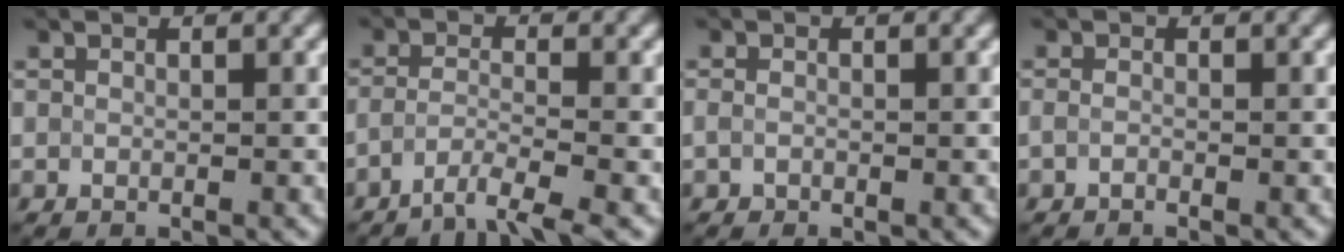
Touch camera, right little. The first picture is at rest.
{"total": 3.1, "force": [-2.7, 0.1, 1.5], "torque": [-0.021, 0.002, -0.059]}
{"total": 0.9, "force": [-0.7, 0.5, 0.4], "torque": [-0.005, 0.004, -0.005]}
{"total": 1.1, "force": [-1.0, 0.1, 0.4], "torque": [-0.006, -0.002, -0.013]}